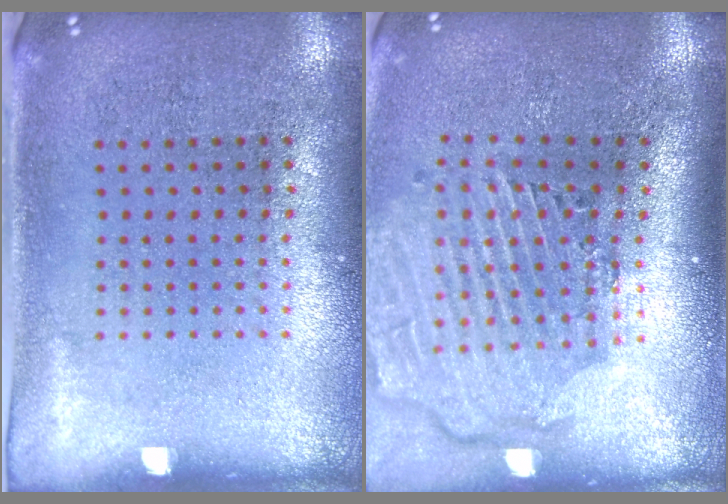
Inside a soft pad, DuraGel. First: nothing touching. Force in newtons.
{"total": 2.8, "press": 2.3, "slide": 1.7}